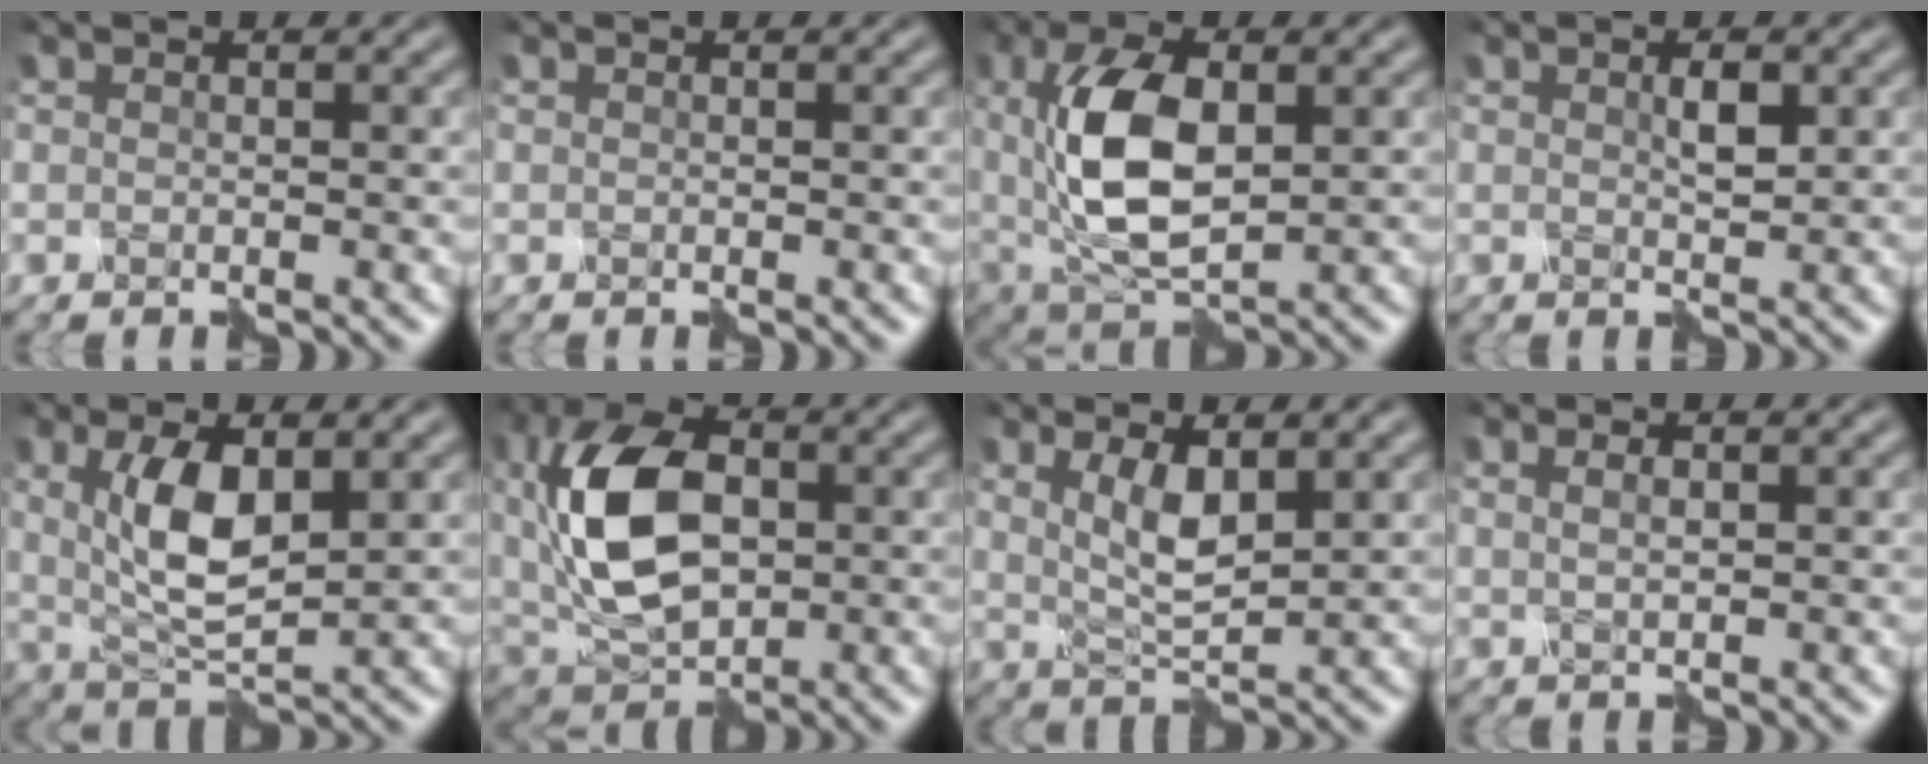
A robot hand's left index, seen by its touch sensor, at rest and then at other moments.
{"total": 0.0}
{"total": 8.8, "force": [0.6, 4.6, 7.5], "torque": [-0.164, 0.002, 0.015]}
{"total": 1.0, "force": [0.2, 0.0, 1.0], "torque": [-0.025, -0.001, 0.007]}
{"total": 5.7, "force": [1.0, 2.1, 5.2], "torque": [-0.109, 0.000, 0.024]}
{"total": 10.0, "force": [0.7, 6.1, 7.9], "torque": [-0.176, 0.016, 0.011]}
{"total": 3.9, "force": [1.1, 1.3, 3.5], "torque": [-0.083, -0.003, 0.029]}
{"total": 1.2, "force": [0.7, 0.4, 1.0], "torque": [-0.014, 0.003, 0.007]}